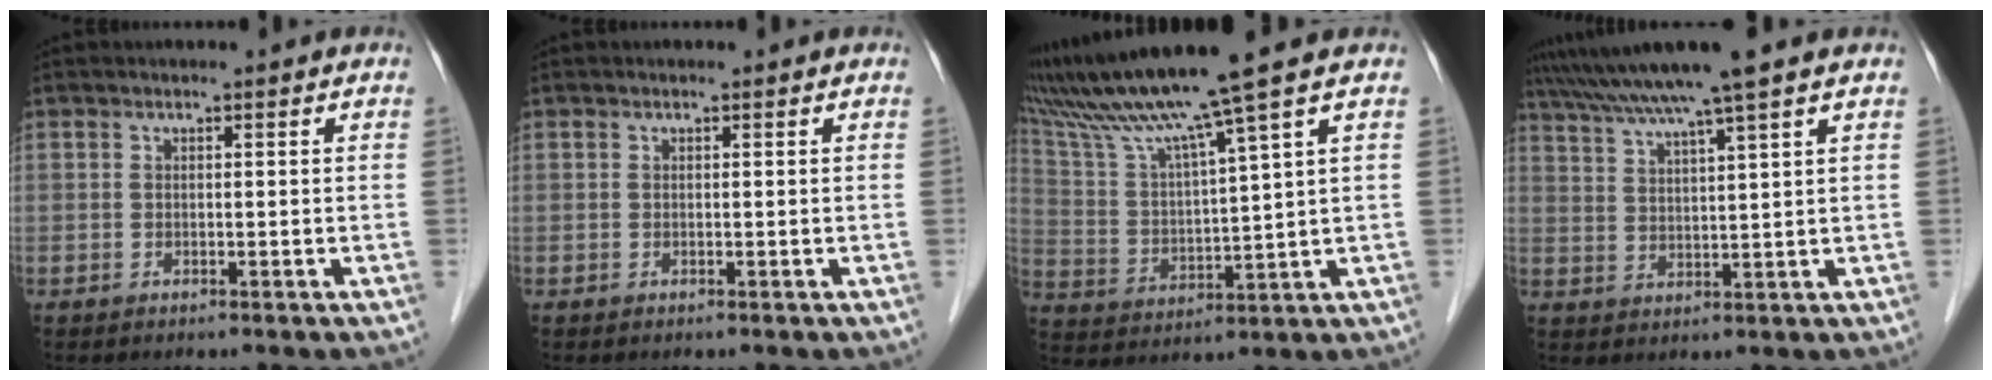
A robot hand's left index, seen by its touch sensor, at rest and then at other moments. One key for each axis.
{"total": 0.0}
{"total": 14.1, "fx": 10.8, "fy": -2.5, "fz": 8.7, "tx": -0.160, "ty": 0.011, "tz": 0.198}
{"total": 9.9, "fx": 8.1, "fy": -1.6, "fz": 5.5, "tx": -0.100, "ty": 0.023, "tz": 0.131}